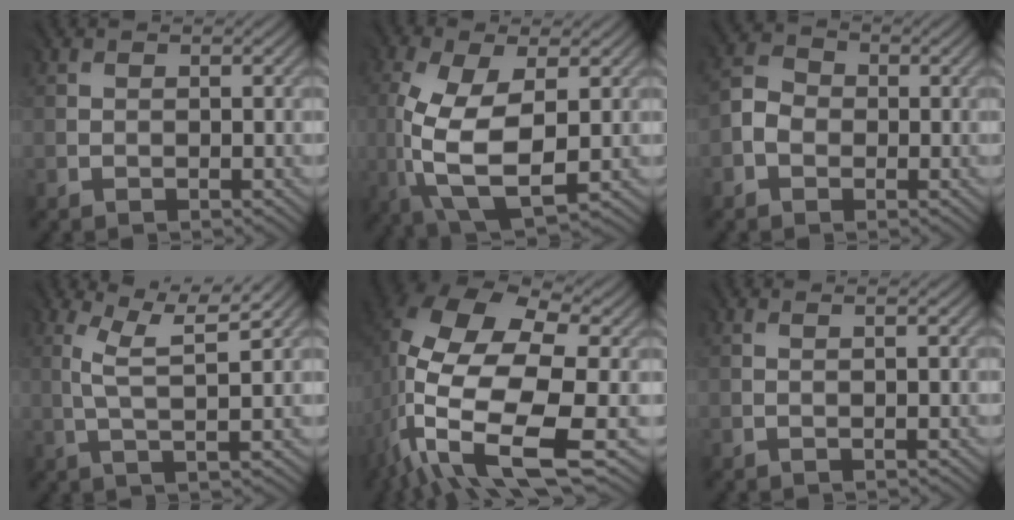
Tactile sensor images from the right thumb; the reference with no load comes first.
{"total": 9.9, "force": [-1.1, 4.8, 8.7], "torque": [-0.216, -0.010, -0.014]}
{"total": 2.9, "force": [-1.3, 2.4, 1.0], "torque": [-0.026, 0.000, -0.032]}
{"total": 4.8, "force": [2.0, 0.4, 4.3], "torque": [-0.081, 0.007, 0.041]}
{"total": 15.7, "force": [-3.3, 7.8, 13.2], "torque": [-0.276, -0.016, -0.054]}
{"total": 0.7, "force": [0.2, -0.6, 0.3], "torque": [-0.005, 0.002, 0.004]}